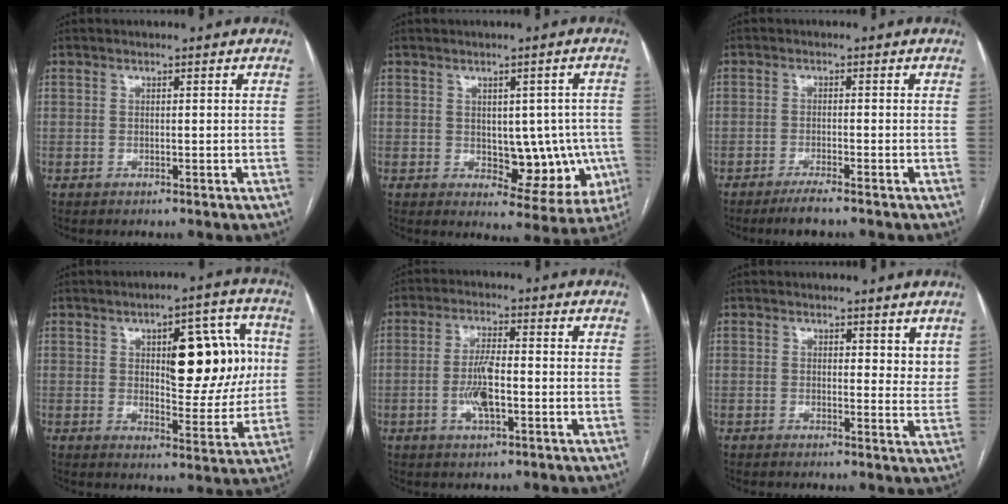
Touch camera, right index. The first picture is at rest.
{"total": 9.5, "force": [-1.0, 5.3, 7.8], "torque": [-0.076, 0.012, 0.006]}
{"total": 3.1, "force": [-2.5, -0.2, 1.8], "torque": [-0.037, -0.006, -0.048]}
{"total": 13.2, "force": [2.7, 5.1, 11.9], "torque": [-0.147, 0.024, 0.042]}
{"total": 6.0, "force": [-1.3, 1.4, 5.6], "torque": [-0.117, 0.001, -0.023]}
{"total": 3.7, "force": [2.7, 1.9, 1.8], "torque": [-0.008, -0.012, 0.031]}